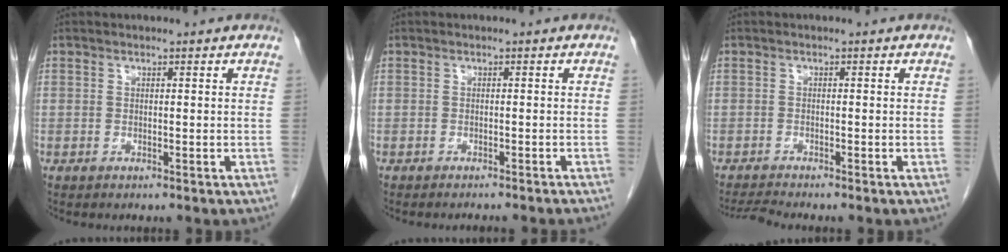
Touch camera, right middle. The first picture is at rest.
{"total": 4.2, "force": [-3.9, -0.3, 1.6], "torque": [-0.017, -0.006, -0.047]}
{"total": 2.2, "force": [-2.0, -1.0, 0.3], "torque": [-0.021, -0.017, -0.040]}